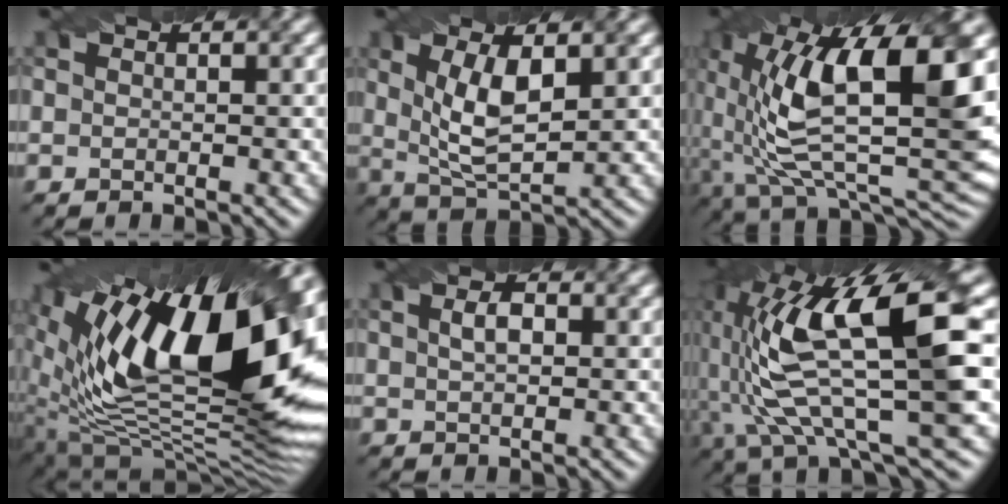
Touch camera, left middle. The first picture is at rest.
{"total": 5.3, "force": [1.1, 2.1, 4.8], "torque": [-0.101, -0.005, 0.027]}
{"total": 14.9, "force": [2.8, 6.6, 13.0], "torque": [-0.239, -0.001, 0.043]}
{"total": 19.1, "force": [5.5, 8.6, 16.1], "torque": [-0.251, 0.003, 0.095]}
{"total": 1.9, "force": [0.5, 1.0, 1.5], "torque": [-0.031, 0.004, 0.007]}
{"total": 14.1, "force": [1.9, 3.7, 13.4], "torque": [-0.262, 0.006, 0.045]}